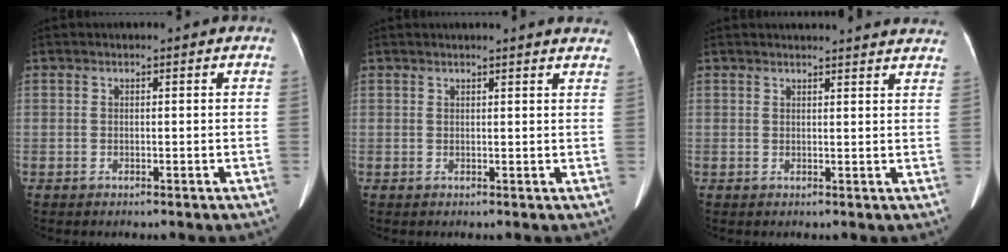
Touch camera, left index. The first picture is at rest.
{"total": 8.7, "force": [8.2, 0.5, 3.0], "torque": [-0.027, 0.003, 0.070]}
{"total": 14.3, "force": [13.8, 1.2, 3.7], "torque": [-0.027, -0.008, 0.143]}